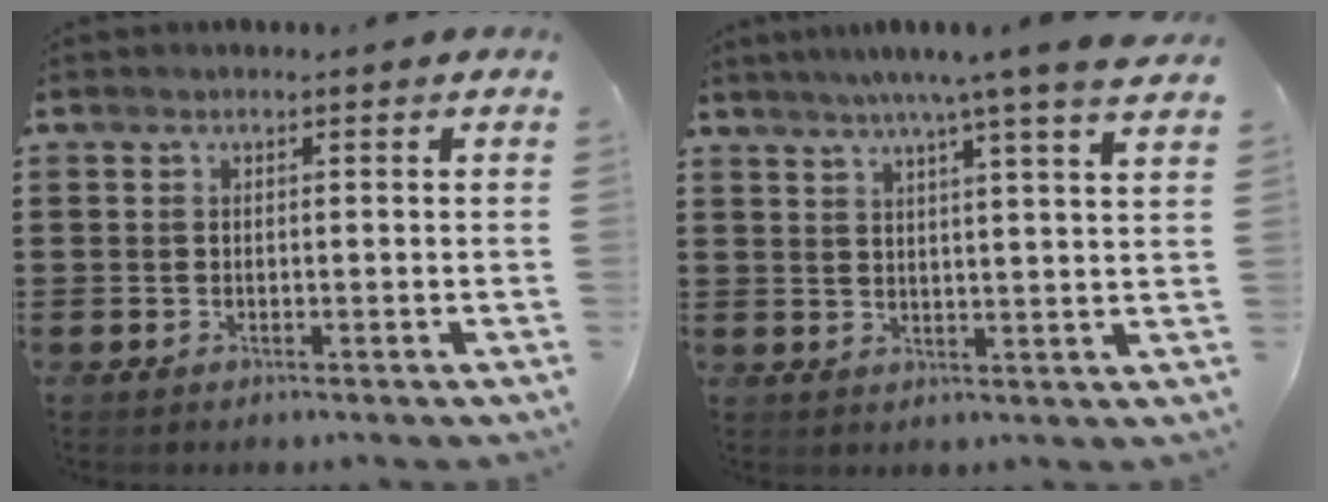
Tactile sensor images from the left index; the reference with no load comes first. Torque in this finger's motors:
{"motor_torque": [2.14, 0.00, 0.83, 0.21]}